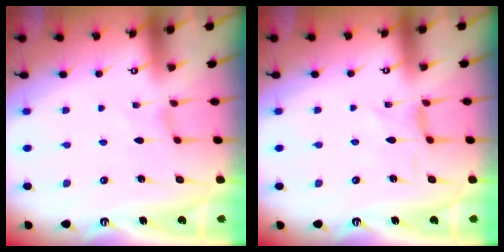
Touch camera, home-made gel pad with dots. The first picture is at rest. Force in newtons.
{"total": 1.0, "press": 0.9, "slide": 0.3}